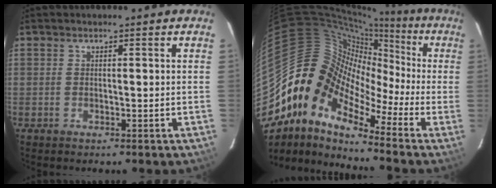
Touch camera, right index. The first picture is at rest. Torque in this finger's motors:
{"motor_torque": [0.37, -0.40, -0.04, -0.12]}